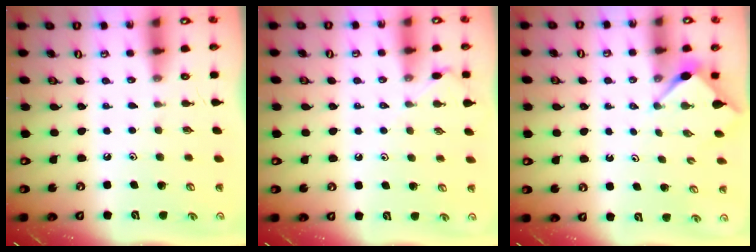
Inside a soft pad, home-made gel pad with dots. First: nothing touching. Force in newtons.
{"total": 5.2, "press": 5.1, "slide": 0.9}
{"total": 2.8, "press": 2.8, "slide": 0.3}